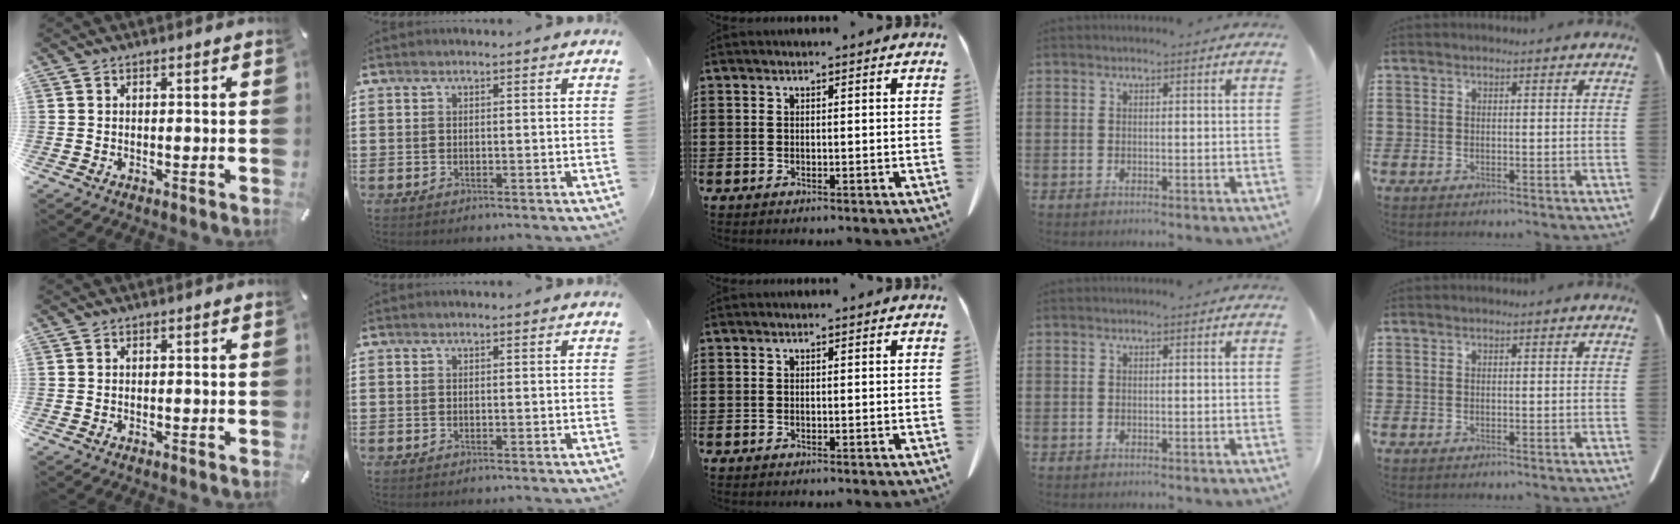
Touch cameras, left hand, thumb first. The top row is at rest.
{}